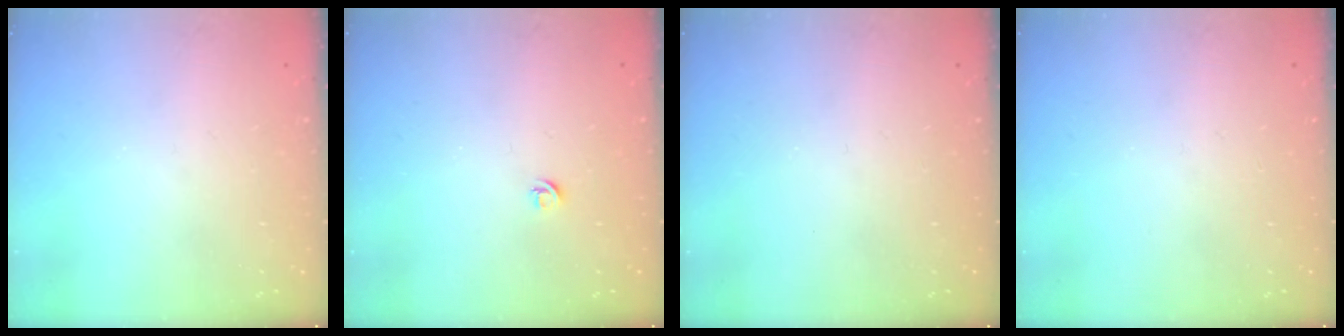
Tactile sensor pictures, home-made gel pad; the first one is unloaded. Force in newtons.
{"total": 3.6, "press": 3.6, "slide": 0.5}
{"total": 0.0}
{"total": 0.0}